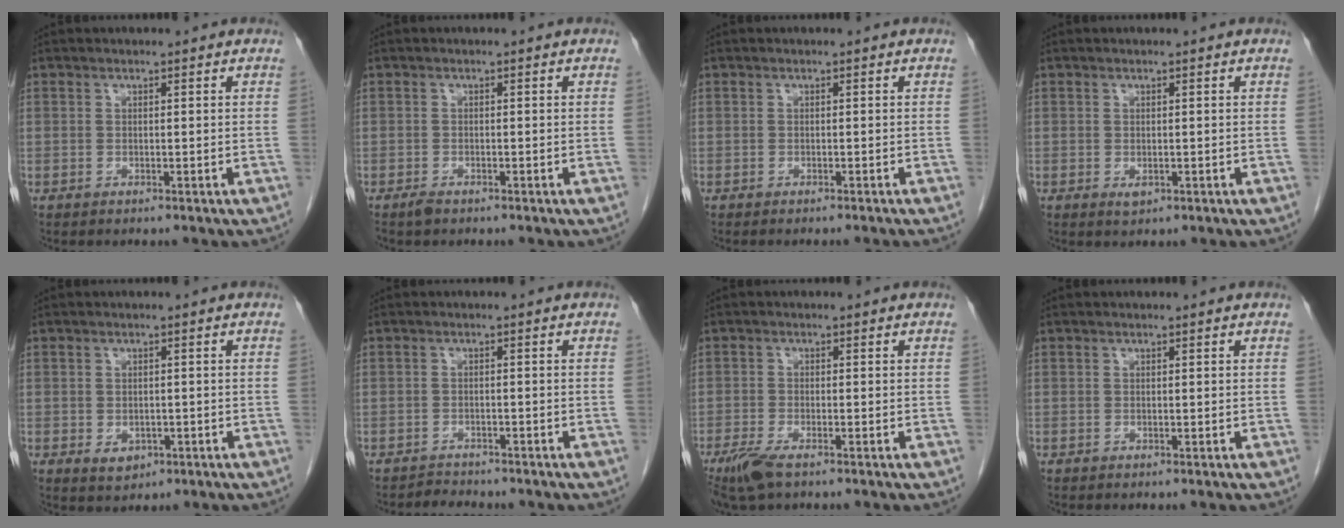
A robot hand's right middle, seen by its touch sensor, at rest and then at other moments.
{"total": 1.0, "force": [-0.8, 0.2, 0.4], "torque": [-0.015, -0.002, -0.014]}
{"total": 2.7, "force": [-2.3, -0.4, 1.2], "torque": [-0.015, 0.003, -0.027]}
{"total": 1.1, "force": [-0.3, 0.7, 0.8], "torque": [-0.012, -0.002, 0.001]}
{"total": 2.7, "force": [-0.9, 2.0, 1.5], "torque": [-0.019, 0.001, -0.003]}
{"total": 2.0, "force": [-2.0, 0.3, -0.2], "torque": [-0.005, -0.010, -0.030]}
{"total": 4.5, "force": [-3.1, 1.0, 3.2], "torque": [-0.070, -0.012, -0.056]}
{"total": 0.0}